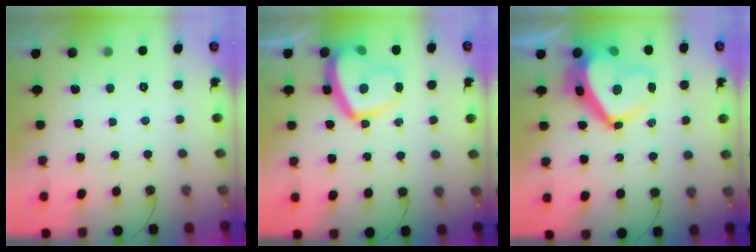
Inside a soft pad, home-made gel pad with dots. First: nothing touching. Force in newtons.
{"total": 14.4, "press": 14.3, "slide": 1.4}
{"total": 14.4, "press": 14.3, "slide": 1.9}